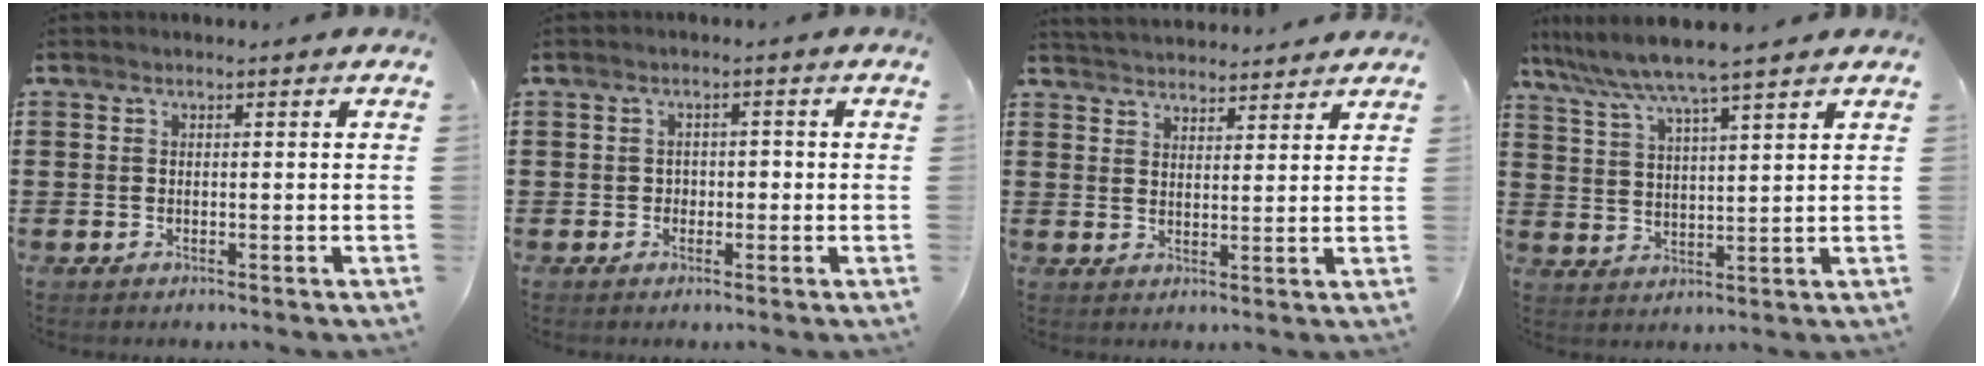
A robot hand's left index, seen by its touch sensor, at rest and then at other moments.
{"total": 1.4, "force": [-0.4, 1.2, 0.6], "torque": [-0.016, 0.004, -0.013]}
{"total": 3.4, "force": [3.4, -0.1, -0.2], "torque": [-0.008, -0.014, 0.063]}
{"total": 6.3, "force": [5.4, -0.4, 3.2], "torque": [-0.081, -0.027, 0.091]}